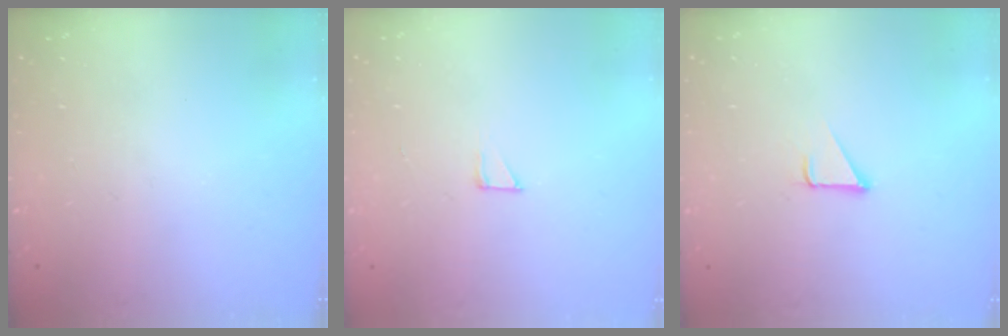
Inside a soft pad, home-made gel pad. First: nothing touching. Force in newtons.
{"total": 2.3, "press": 2.3, "slide": 0.2}
{"total": 1.9, "press": 1.9, "slide": 0.1}